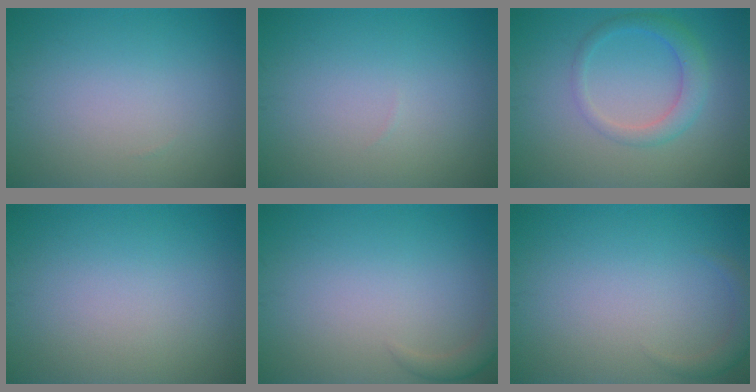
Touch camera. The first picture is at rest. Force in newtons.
{"total": 0.0}
{"total": 2.7, "press": 2.7, "slide": 0.1}
{"total": 0.0}
{"total": 1.4, "press": 1.4, "slide": 0.2}
{"total": 1.4, "press": 1.4, "slide": 0.1}